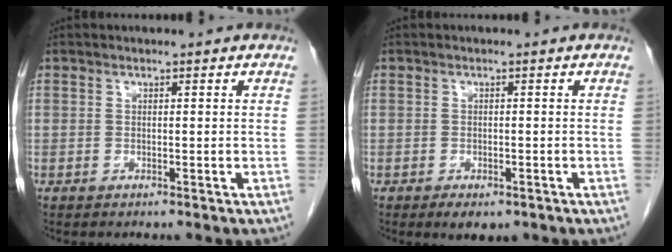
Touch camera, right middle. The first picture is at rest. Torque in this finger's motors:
{"motor_torque": [0.02, -0.02, 0.01, 0.01]}